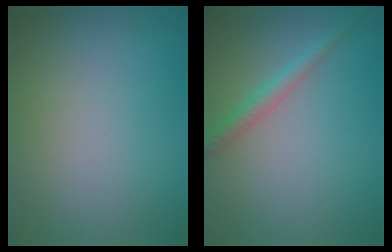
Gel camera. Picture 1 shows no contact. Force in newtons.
{"total": 1.9, "press": 1.9, "slide": 0.1}